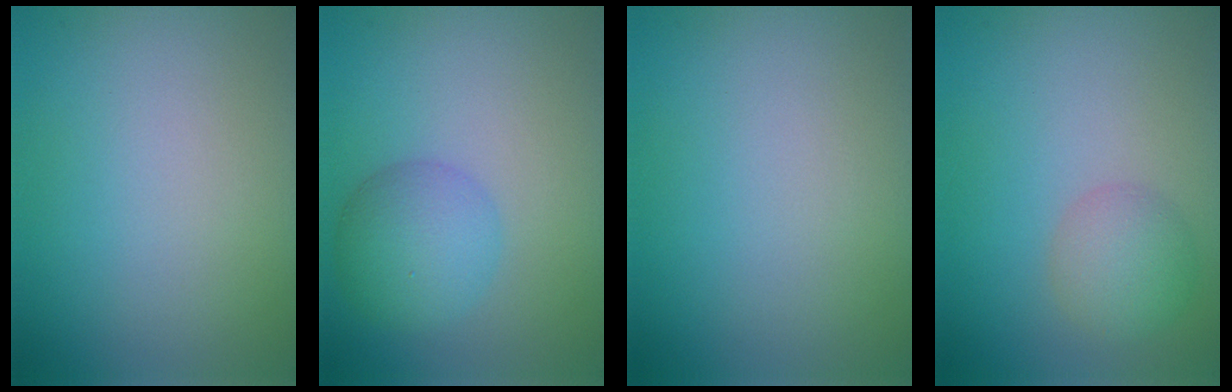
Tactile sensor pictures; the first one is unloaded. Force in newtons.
{"total": 3.9, "press": 3.9, "slide": 0.1}
{"total": 0.0}
{"total": 2.9, "press": 2.8, "slide": 0.3}